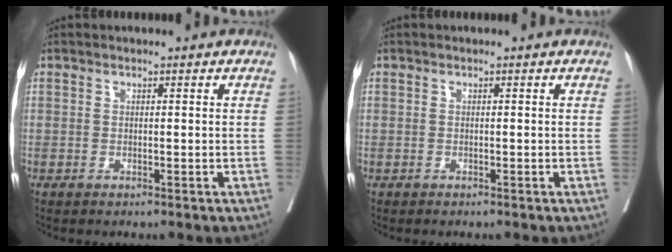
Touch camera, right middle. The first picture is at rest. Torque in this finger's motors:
{"motor_torque": [-0.15, -0.15, 0.02, 0.01]}